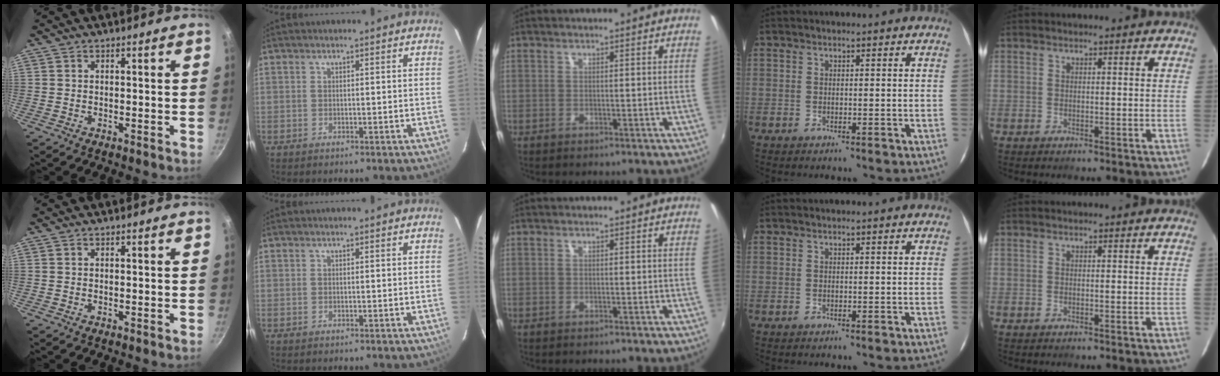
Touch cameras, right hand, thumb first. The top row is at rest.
{}